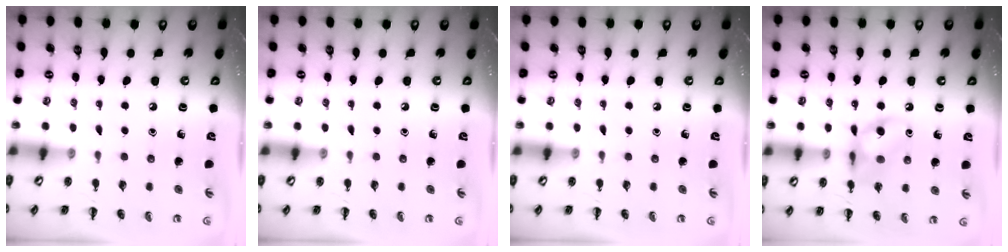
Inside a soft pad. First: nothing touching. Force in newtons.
{"total": 0.0}
{"total": 0.0}
{"total": 11.8, "press": 11.7, "slide": 1.5}